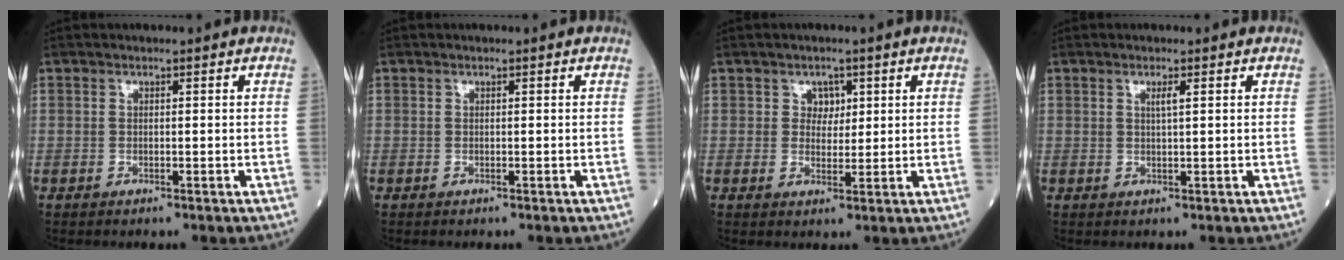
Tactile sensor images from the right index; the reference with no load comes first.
{"total": 0.0}
{"total": 2.6, "force": [1.1, 2.1, 1.1], "torque": [-0.009, 0.001, 0.014]}
{"total": 1.3, "force": [0.6, -0.1, 1.2], "torque": [-0.024, -0.002, 0.010]}